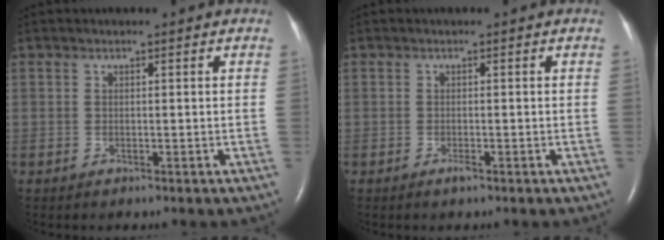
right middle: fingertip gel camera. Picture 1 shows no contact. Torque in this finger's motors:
{"motor_torque": [0.15, -0.09, -0.08, 0.00]}